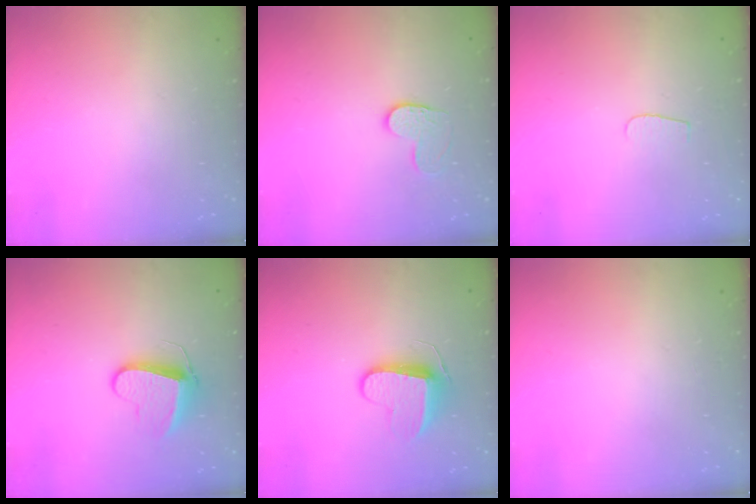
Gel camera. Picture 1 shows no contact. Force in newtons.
{"total": 6.6, "press": 6.6, "slide": 0.3}
{"total": 3.7, "press": 3.6, "slide": 0.4}
{"total": 10.3, "press": 10.2, "slide": 0.9}
{"total": 9.0, "press": 9.0, "slide": 0.4}
{"total": 0.0}